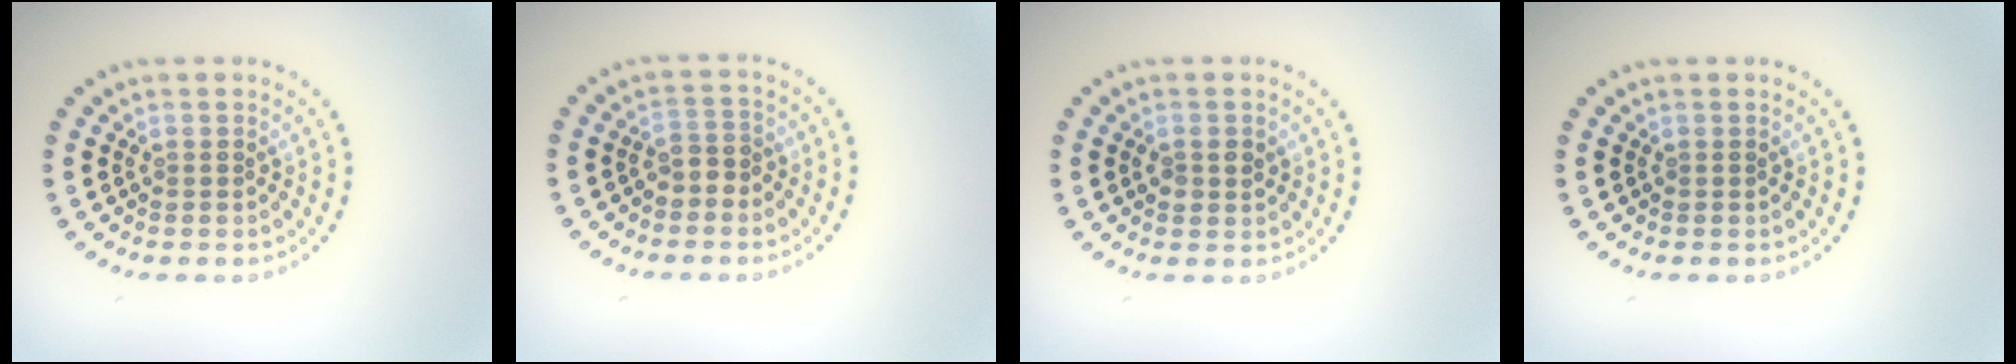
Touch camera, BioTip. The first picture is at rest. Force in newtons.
{"total": 1.7, "press": 1.5, "slide": 0.8}
{"total": 1.4, "press": 1.4, "slide": 0.2}
{"total": 0.0}